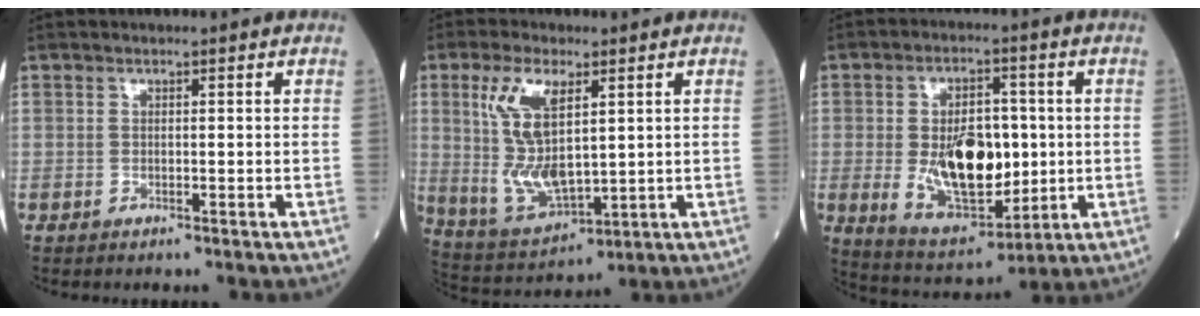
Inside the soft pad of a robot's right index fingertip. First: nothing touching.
{"total": 11.3, "force": [3.0, 4.0, 10.1], "torque": [-0.217, -0.001, 0.069]}
{"total": 13.6, "force": [-0.4, 6.6, 11.8], "torque": [-0.211, -0.005, 0.007]}